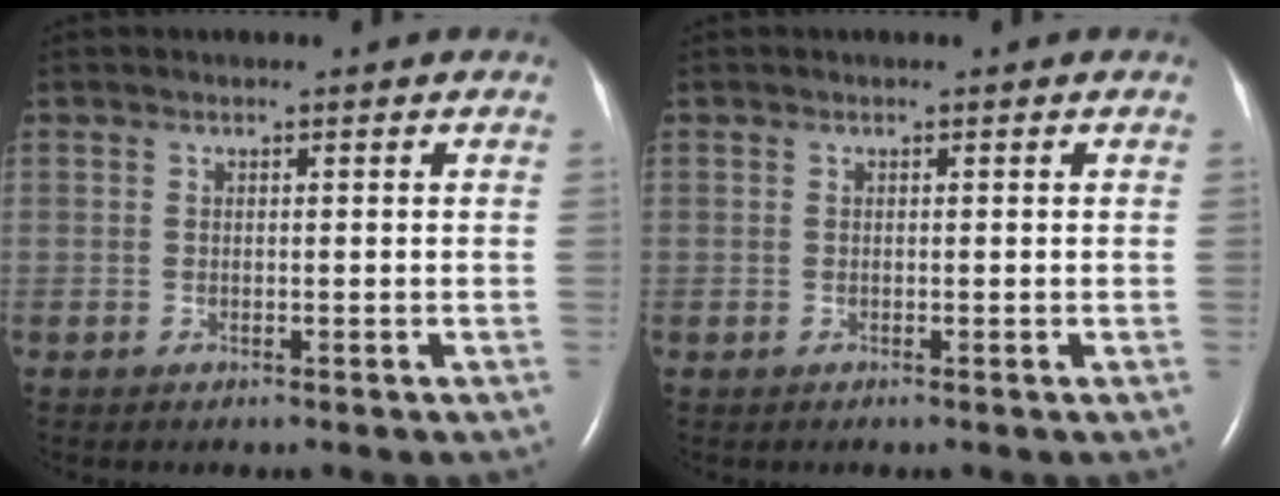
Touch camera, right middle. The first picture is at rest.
{"total": 0.0}